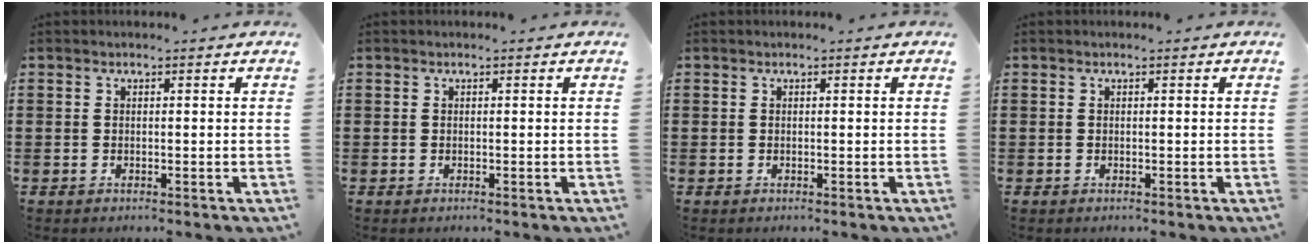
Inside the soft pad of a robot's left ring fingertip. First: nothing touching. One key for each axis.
{"total": 0.0}
{"total": 0.0}
{"total": 0.0}